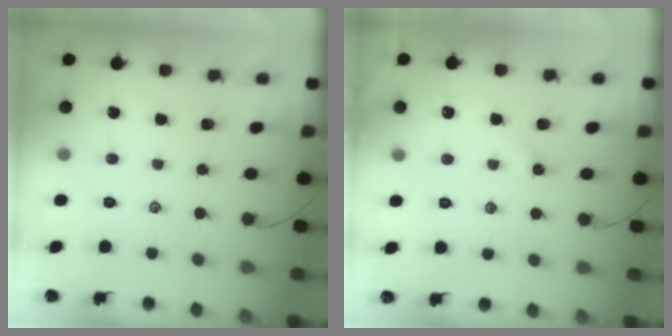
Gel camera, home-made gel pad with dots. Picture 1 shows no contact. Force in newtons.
{"total": 3.7, "press": 3.7, "slide": 0.4}